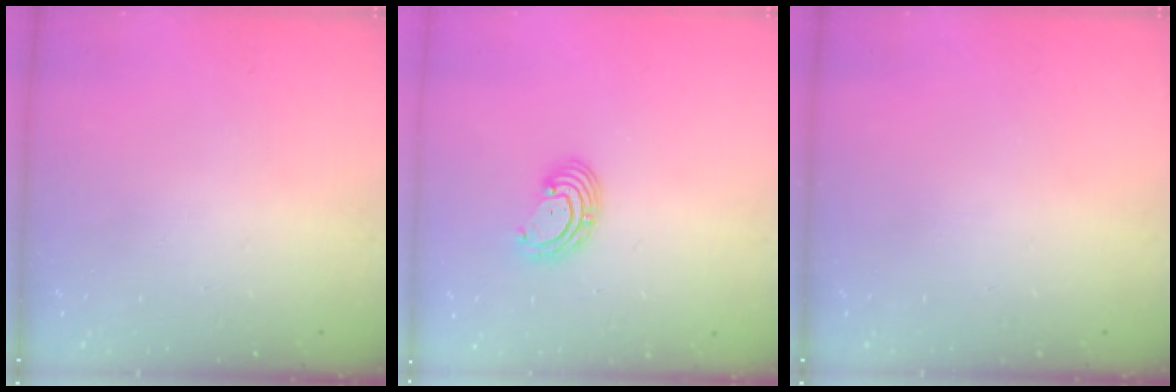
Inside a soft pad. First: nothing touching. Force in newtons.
{"total": 3.5, "press": 3.5, "slide": 0.2}
{"total": 0.0}